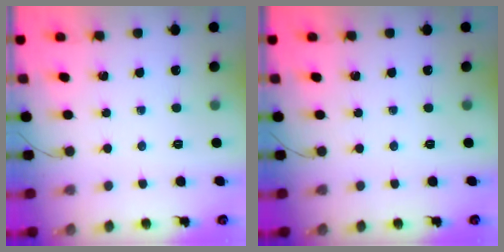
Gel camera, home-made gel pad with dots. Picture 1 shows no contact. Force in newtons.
{"total": 0.0}